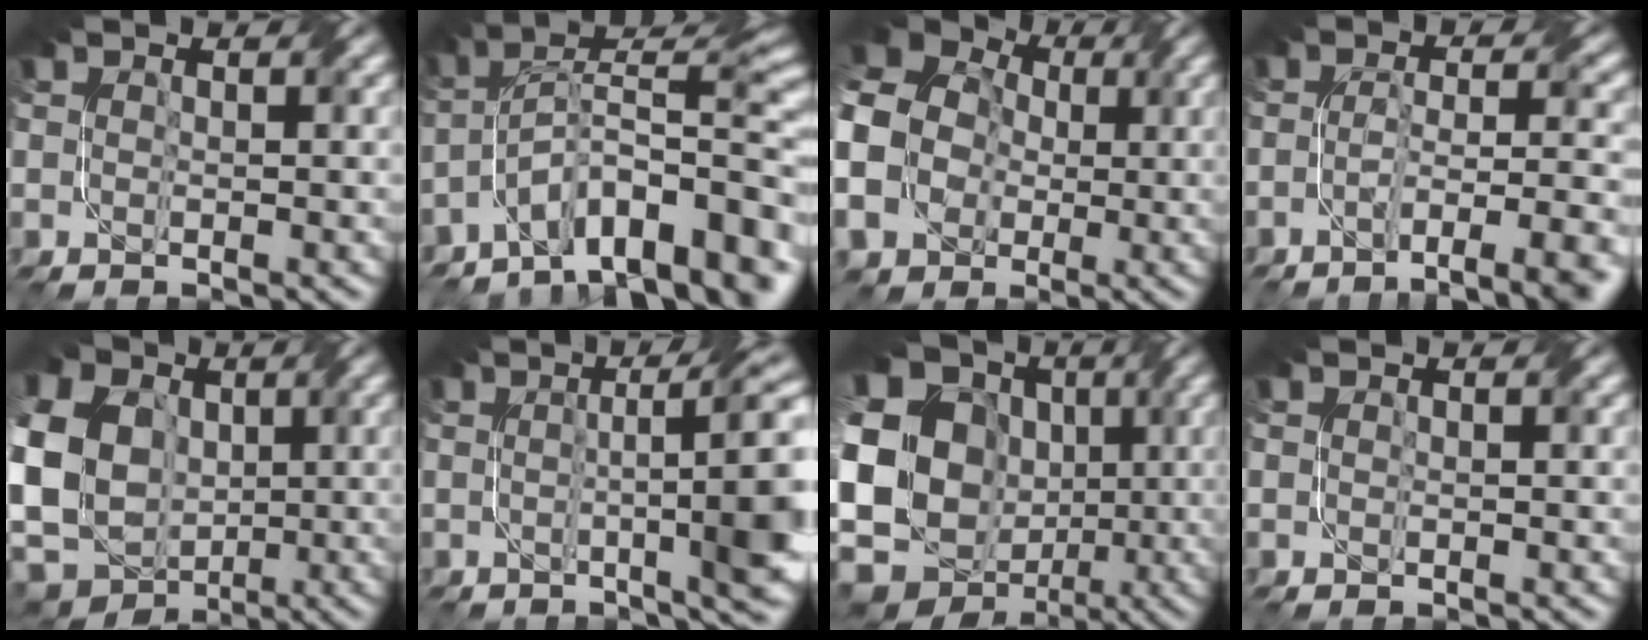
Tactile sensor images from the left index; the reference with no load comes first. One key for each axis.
{"total": 11.5, "fx": -6.5, "fy": 4.1, "fz": 8.5, "tx": -0.132, "ty": 0.027, "tz": -0.109}
{"total": 17.7, "fx": -2.9, "fy": 16.1, "fz": 6.7, "tx": -0.185, "ty": -0.020, "tz": -0.085}
{"total": 6.9, "fx": -3.8, "fy": 1.4, "fz": 5.6, "tx": -0.076, "ty": 0.004, "tz": -0.062}
{"total": 19.3, "fx": 0.5, "fy": 15.7, "fz": 11.2, "tx": -0.259, "ty": 0.001, "tz": -0.035}
{"total": 9.8, "fx": 0.6, "fy": 2.4, "fz": 9.4, "tx": -0.085, "ty": 0.016, "tz": 0.004}
{"total": 21.1, "fx": -1.3, "fy": 17.6, "fz": 11.5, "tx": -0.219, "ty": 0.002, "tz": -0.061}
{"total": 0.0}